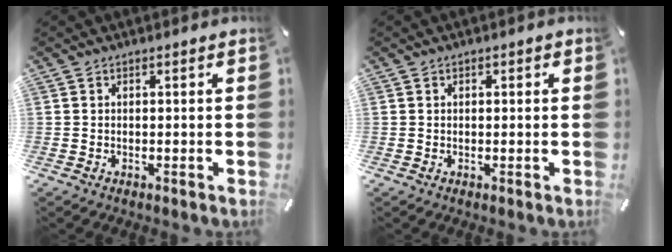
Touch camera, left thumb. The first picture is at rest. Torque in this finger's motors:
{"motor_torque": [-0.03, -0.08, -0.23, -0.13, -0.05]}